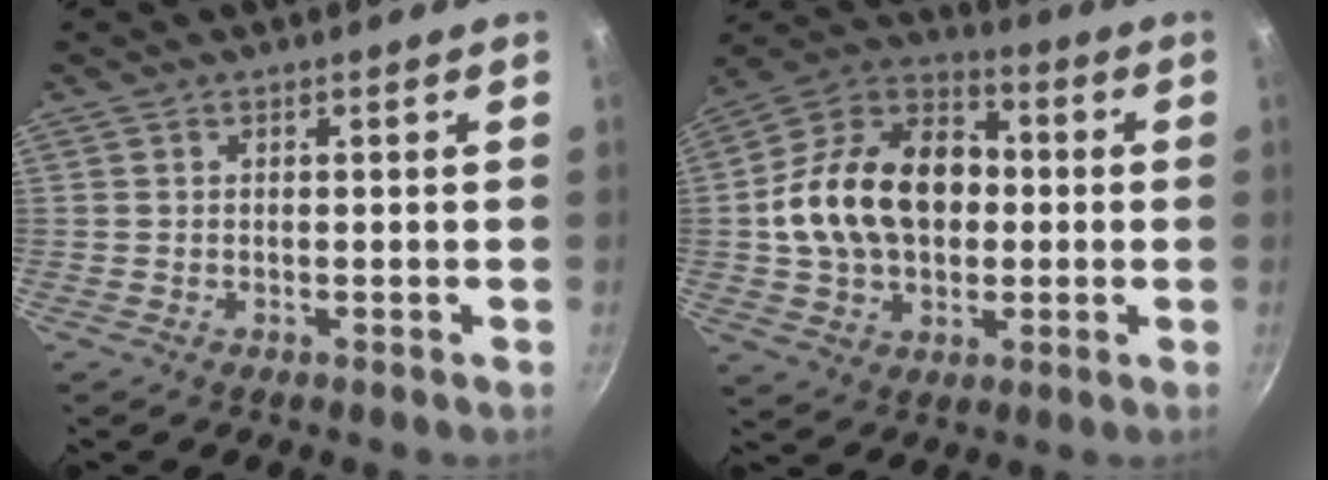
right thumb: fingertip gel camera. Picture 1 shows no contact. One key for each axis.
{"total": 20.5, "fx": 0.5, "fy": 14.8, "fz": 14.2, "tx": -0.217, "ty": 0.036, "tz": -0.002}